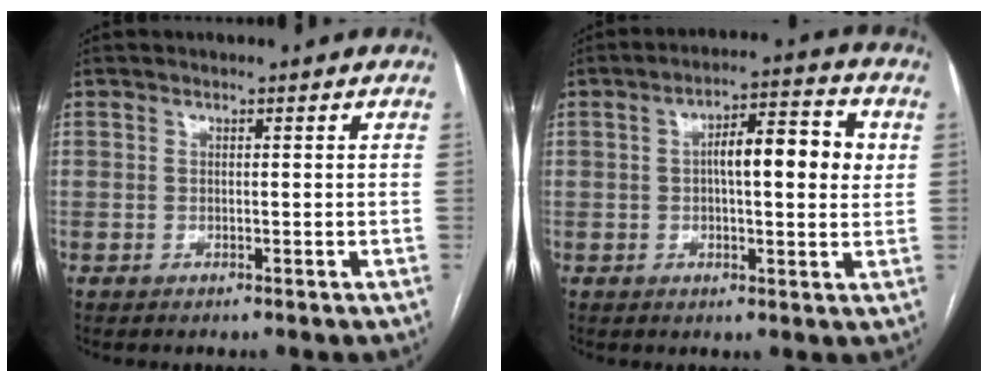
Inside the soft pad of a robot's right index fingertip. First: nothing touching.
{"total": 9.7, "force": [1.5, 2.6, 9.2], "torque": [-0.141, 0.024, 0.018]}